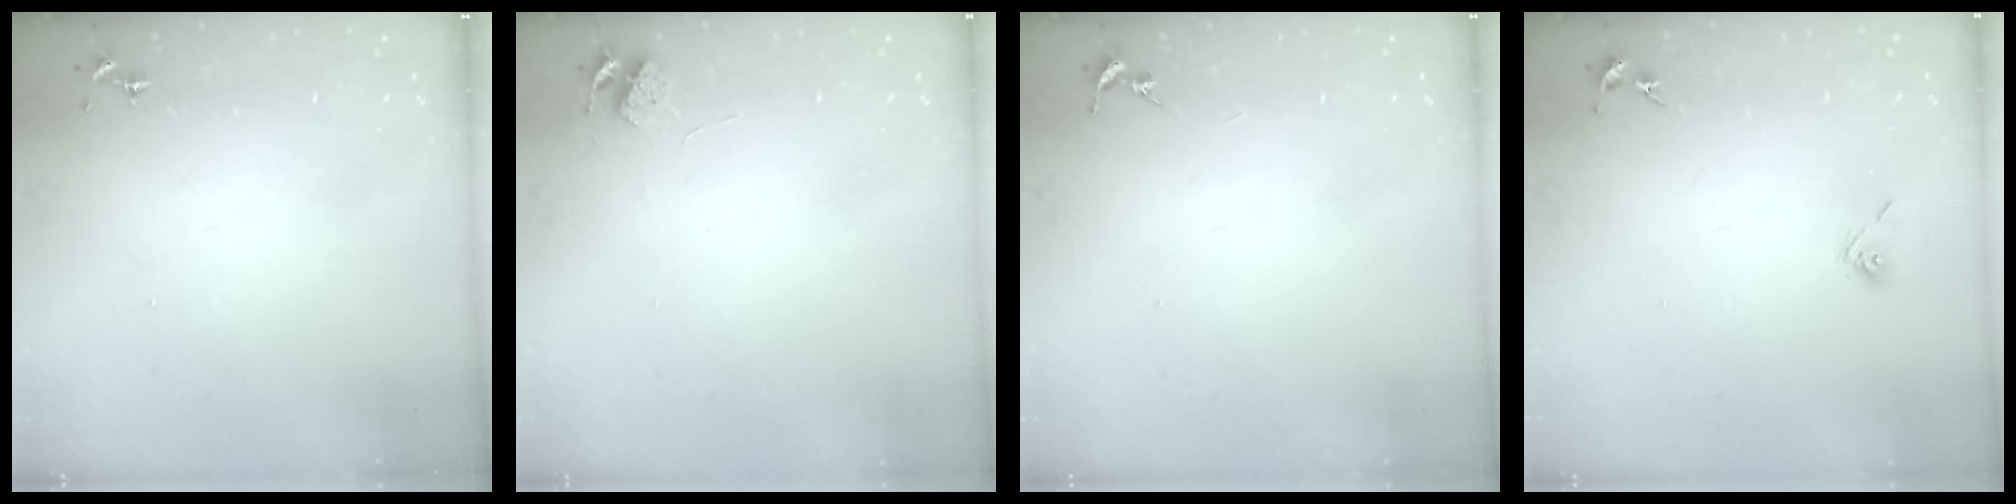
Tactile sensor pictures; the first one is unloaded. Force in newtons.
{"total": 5.7, "press": 5.7, "slide": 0.8}
{"total": 0.0}
{"total": 4.4, "press": 3.9, "slide": 2.0}